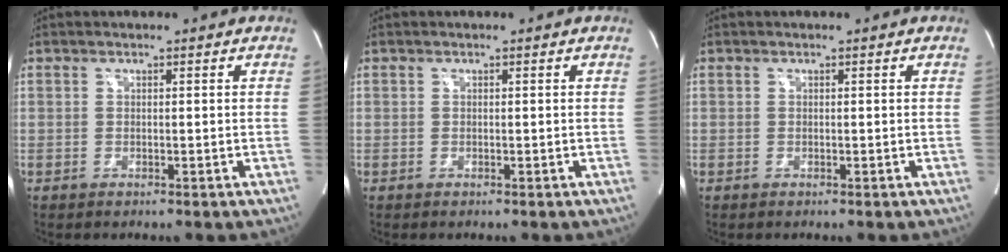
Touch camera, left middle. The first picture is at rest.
{"total": 0.0}
{"total": 0.0}